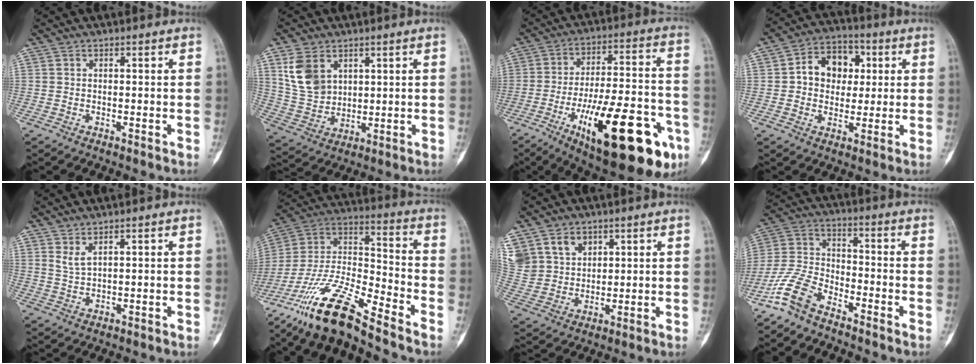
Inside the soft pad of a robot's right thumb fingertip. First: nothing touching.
{"total": 9.8, "force": [4.4, 7.0, 5.3], "torque": [-0.089, -0.015, 0.105]}
{"total": 28.5, "force": [-12.0, 9.6, 24.0], "torque": [-0.321, 0.046, -0.168]}
{"total": 10.8, "force": [1.7, 8.4, 6.5], "torque": [-0.057, 0.014, 0.020]}
{"total": 2.8, "force": [2.0, 0.6, 1.9], "torque": [-0.041, -0.019, 0.046]}
{"total": 17.3, "force": [-13.4, 2.7, 10.6], "torque": [-0.212, 0.070, -0.254]}
{"total": 14.9, "force": [7.4, 11.4, 6.0], "torque": [-0.131, 0.005, 0.162]}
{"total": 9.4, "force": [-6.9, 4.1, 4.8], "torque": [-0.110, 0.044, -0.150]}